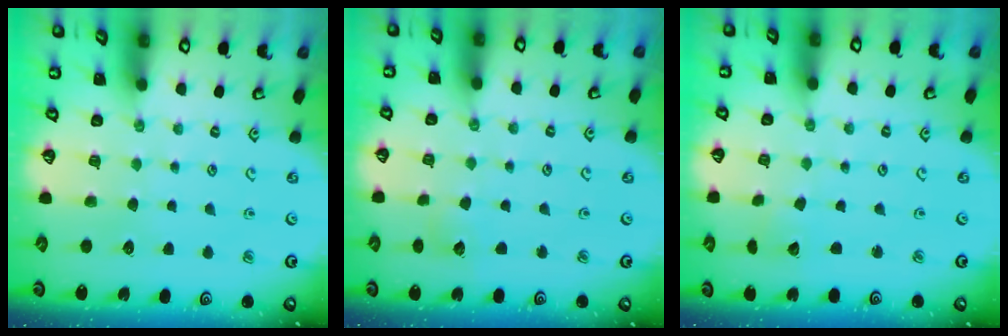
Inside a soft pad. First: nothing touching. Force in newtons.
{"total": 3.6, "press": 3.6, "slide": 0.3}
{"total": 1.8, "press": 1.8, "slide": 0.1}